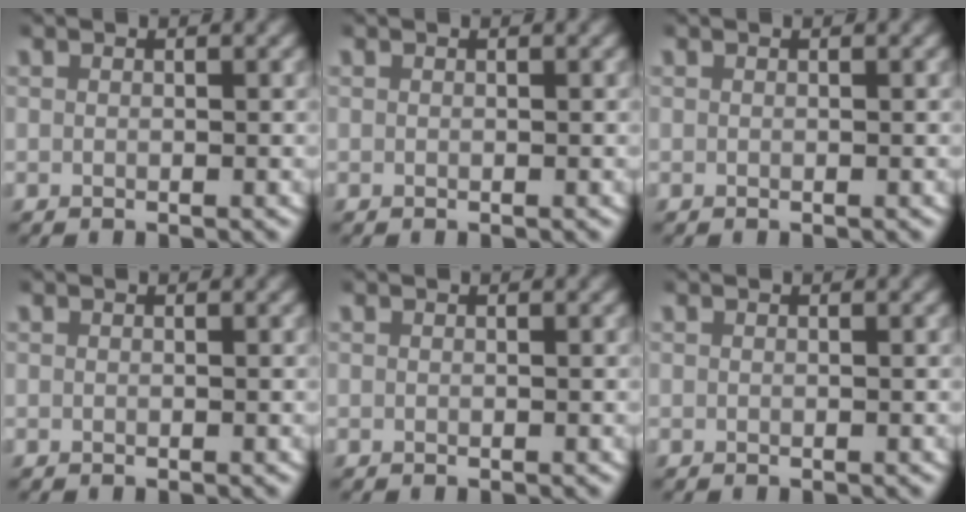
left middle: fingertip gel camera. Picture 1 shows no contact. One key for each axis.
{"total": 0.0}
{"total": 0.0}
{"total": 0.0}
{"total": 0.0}
{"total": 0.0}